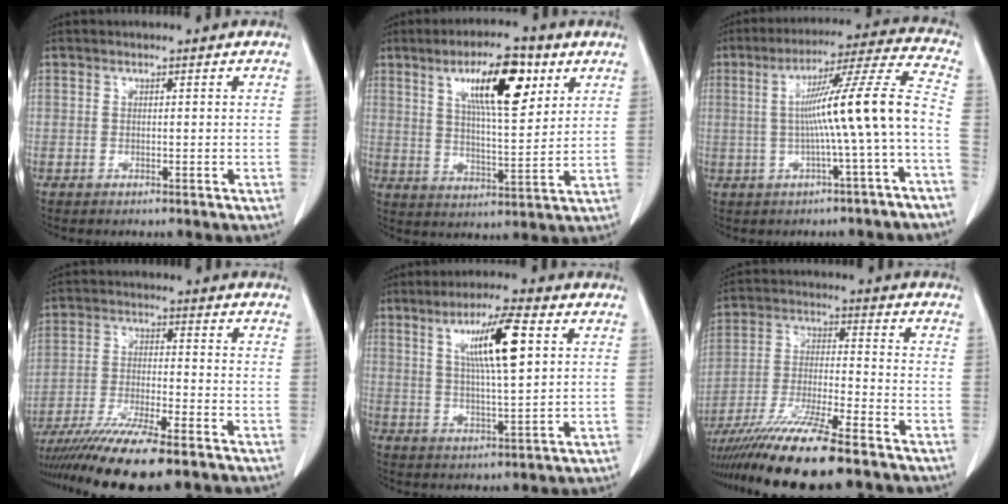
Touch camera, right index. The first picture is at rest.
{"total": 12.2, "force": [5.7, 2.8, 10.4], "torque": [-0.175, 0.006, 0.096]}
{"total": 12.8, "force": [-1.7, -1.4, 12.6], "torque": [-0.194, 0.021, -0.026]}
{"total": 13.1, "force": [-10.3, 0.6, 8.0], "torque": [-0.138, -0.032, -0.171]}
{"total": 10.3, "force": [3.4, 1.0, 9.7], "torque": [-0.170, 0.006, 0.060]}
{"total": 14.5, "force": [-11.4, 0.2, 9.1], "torque": [-0.172, -0.034, -0.198]}